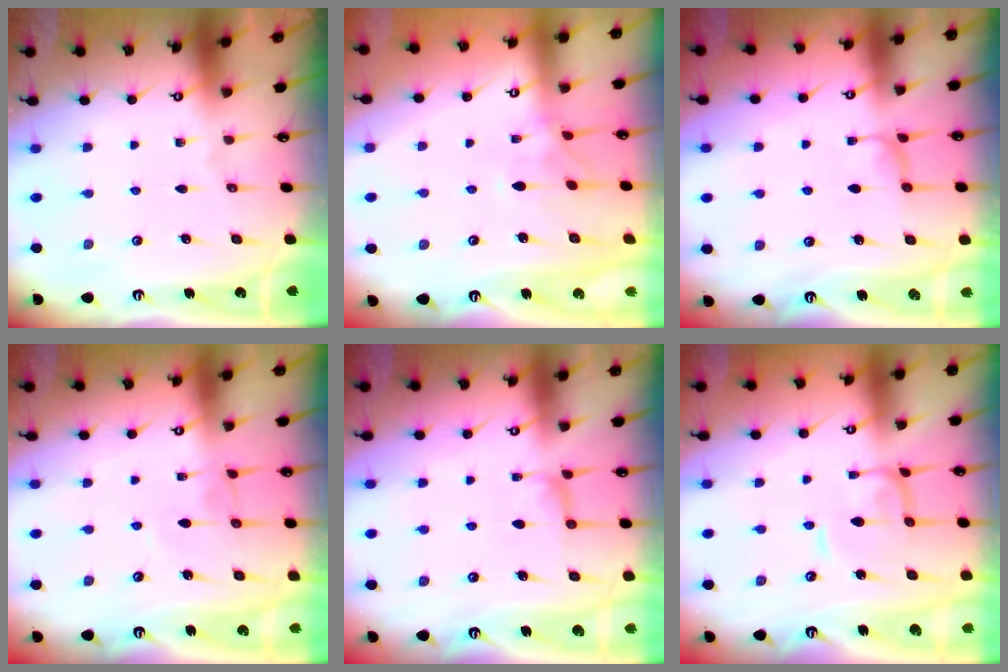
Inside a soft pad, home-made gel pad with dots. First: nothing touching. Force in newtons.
{"total": 0.9, "press": 0.1, "slide": 0.9}
{"total": 1.1, "press": 0.9, "slide": 0.6}
{"total": 1.3, "press": 1.3, "slide": 0.3}
{"total": 1.9, "press": 1.7, "slide": 0.8}
{"total": 0.9, "press": 0.8, "slide": 0.3}